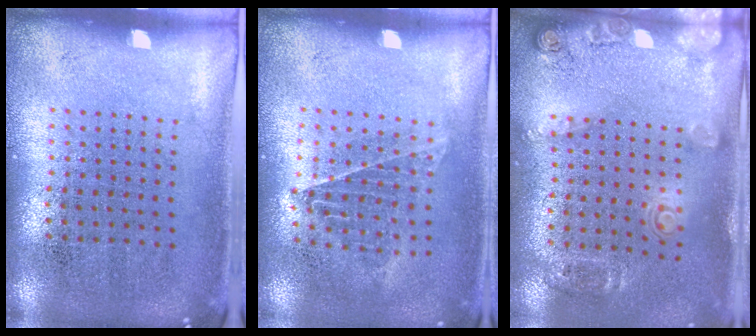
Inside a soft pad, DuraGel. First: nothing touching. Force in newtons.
{"total": 1.0, "press": 0.9, "slide": 0.3}
{"total": 1.9, "press": 1.2, "slide": 1.4}